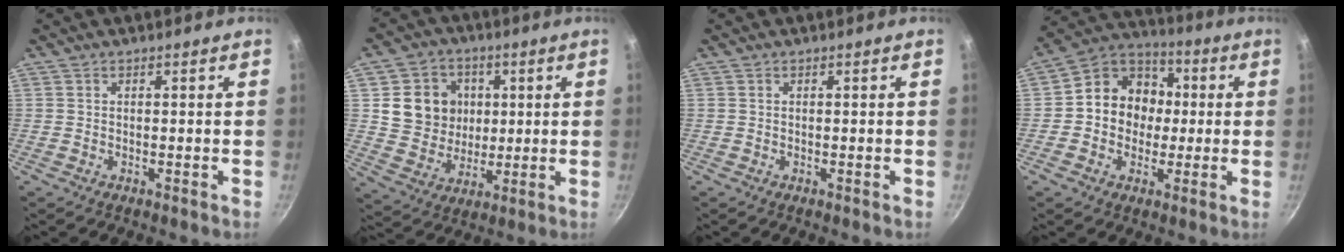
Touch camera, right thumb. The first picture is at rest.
{"total": 11.9, "force": [2.3, 10.7, 4.7], "torque": [-0.051, -0.004, 0.044]}
{"total": 0.0}
{"total": 12.6, "force": [0.1, 11.0, 6.1], "torque": [-0.052, 0.030, -0.019]}